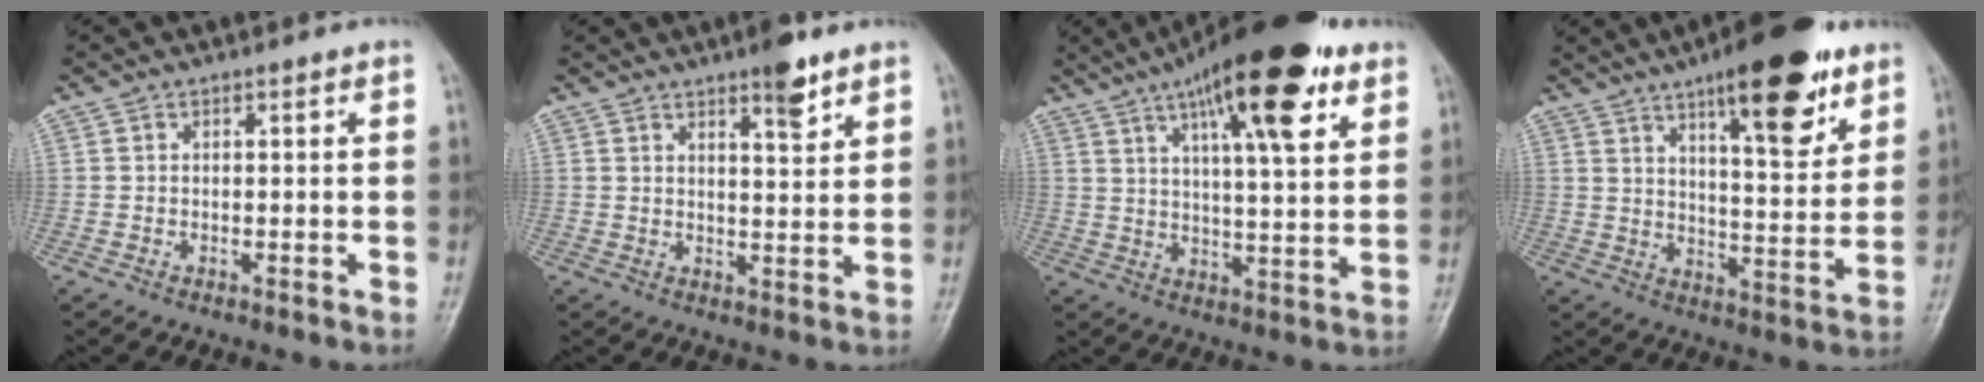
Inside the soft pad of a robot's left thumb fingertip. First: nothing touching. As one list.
[{"total": 5.4, "force": [3.7, 1.4, 3.7], "torque": [-0.043, -0.024, 0.052]}, {"total": 19.9, "force": [10.7, 5.5, 15.9], "torque": [-0.229, -0.021, 0.163]}, {"total": 17.7, "force": [10.5, 5.5, 13.2], "torque": [-0.158, -0.051, 0.158]}]